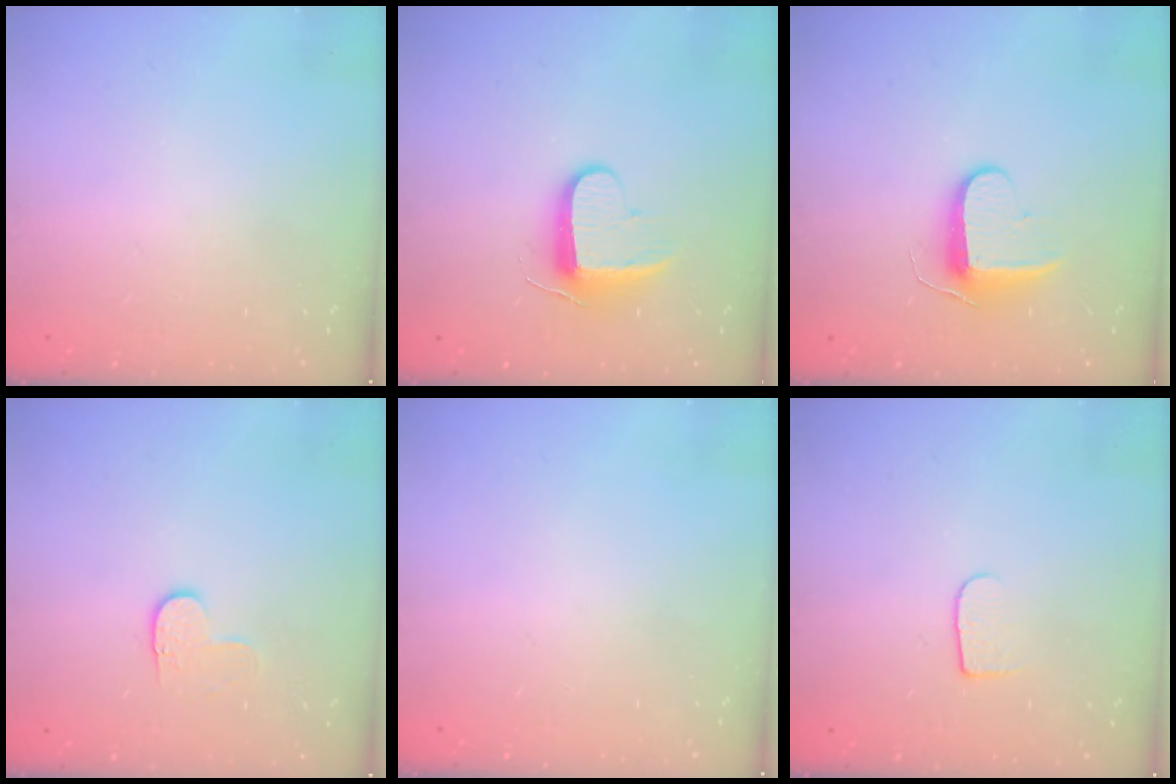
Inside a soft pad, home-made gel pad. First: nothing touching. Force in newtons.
{"total": 8.9, "press": 8.9, "slide": 0.8}
{"total": 9.0, "press": 9.0, "slide": 0.7}
{"total": 3.4, "press": 3.4, "slide": 0.3}
{"total": 0.0}
{"total": 5.8, "press": 5.8, "slide": 0.7}